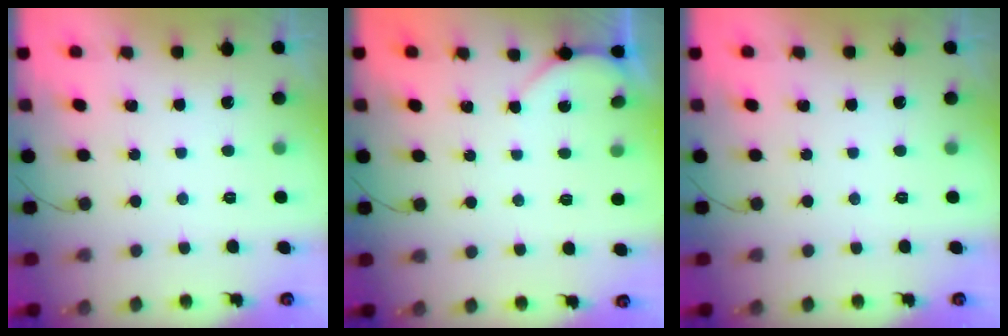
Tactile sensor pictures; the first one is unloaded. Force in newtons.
{"total": 1.8, "press": 1.8, "slide": 0.2}
{"total": 0.0}